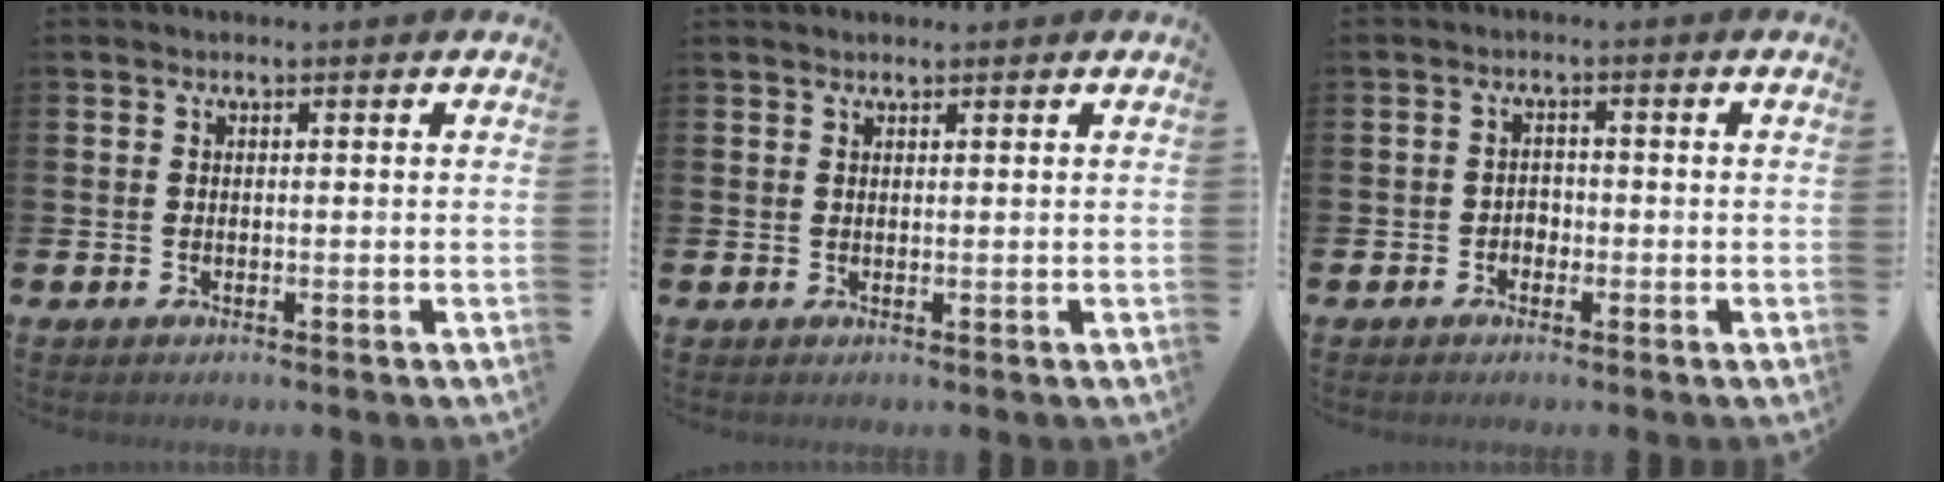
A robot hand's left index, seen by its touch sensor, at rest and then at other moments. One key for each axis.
{"total": 1.1, "fx": 1.0, "fy": 0.2, "fz": 0.2, "tx": -0.003, "ty": 0.001, "tz": 0.019}
{"total": 1.6, "fx": -0.9, "fy": 1.3, "fz": 0.4, "tx": -0.009, "ty": 0.004, "tz": -0.021}